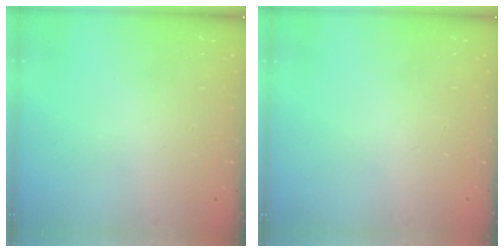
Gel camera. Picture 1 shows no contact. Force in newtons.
{"total": 0.0}